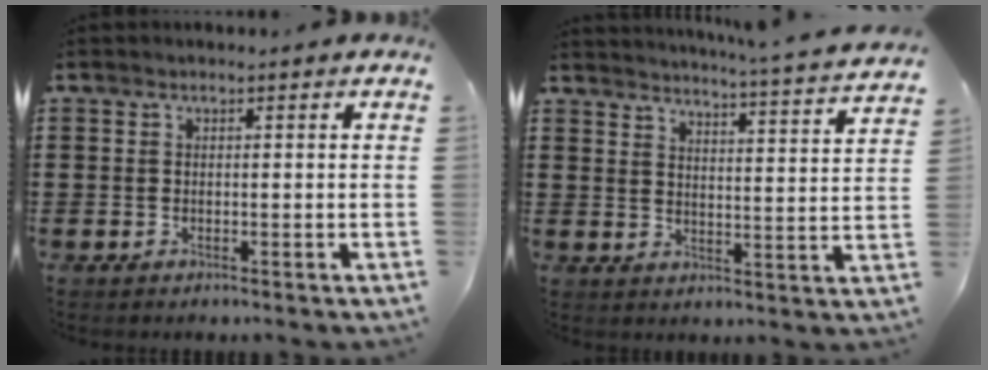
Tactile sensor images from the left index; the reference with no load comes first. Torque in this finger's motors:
{"motor_torque": [1.07, -1.07, 0.53, 0.12]}